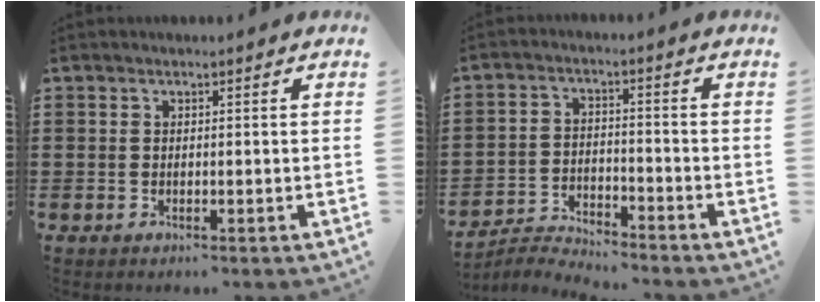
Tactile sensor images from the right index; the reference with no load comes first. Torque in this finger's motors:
{"motor_torque": [-0.45, -0.22, -0.85, -0.19]}